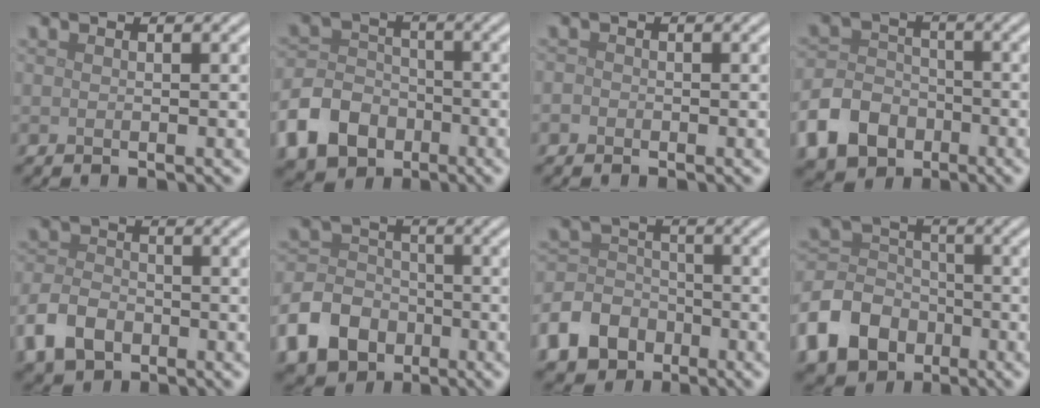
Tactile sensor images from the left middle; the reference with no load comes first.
{"total": 7.6, "force": [-4.0, 5.6, 3.1], "torque": [-0.061, -0.005, -0.087]}
{"total": 0.9, "force": [-0.4, 0.8, 0.2], "torque": [0.001, -0.001, -0.012]}
{"total": 7.1, "force": [-3.8, 5.2, 2.9], "torque": [-0.056, -0.004, -0.081]}
{"total": 4.7, "force": [-2.5, 3.2, 2.4], "torque": [-0.054, 0.000, -0.056]}
{"total": 9.0, "force": [-4.8, 6.9, 3.4], "torque": [-0.071, -0.017, -0.107]}
{"total": 7.1, "force": [-4.2, 5.2, 2.5], "torque": [-0.045, -0.005, -0.091]}
{"total": 8.7, "force": [-4.5, 6.6, 3.6], "torque": [-0.084, -0.004, -0.098]}